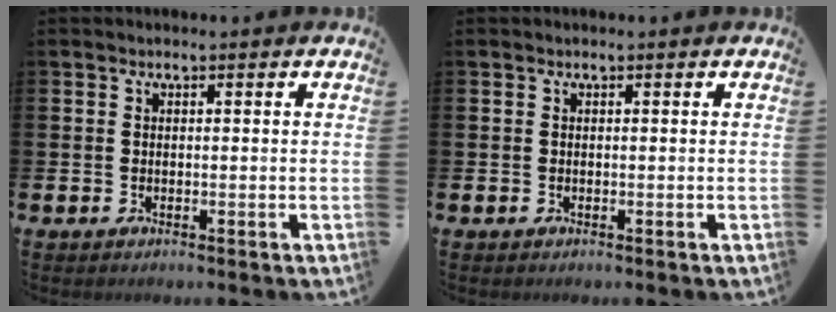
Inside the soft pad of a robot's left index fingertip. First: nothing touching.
{"total": 0.0}